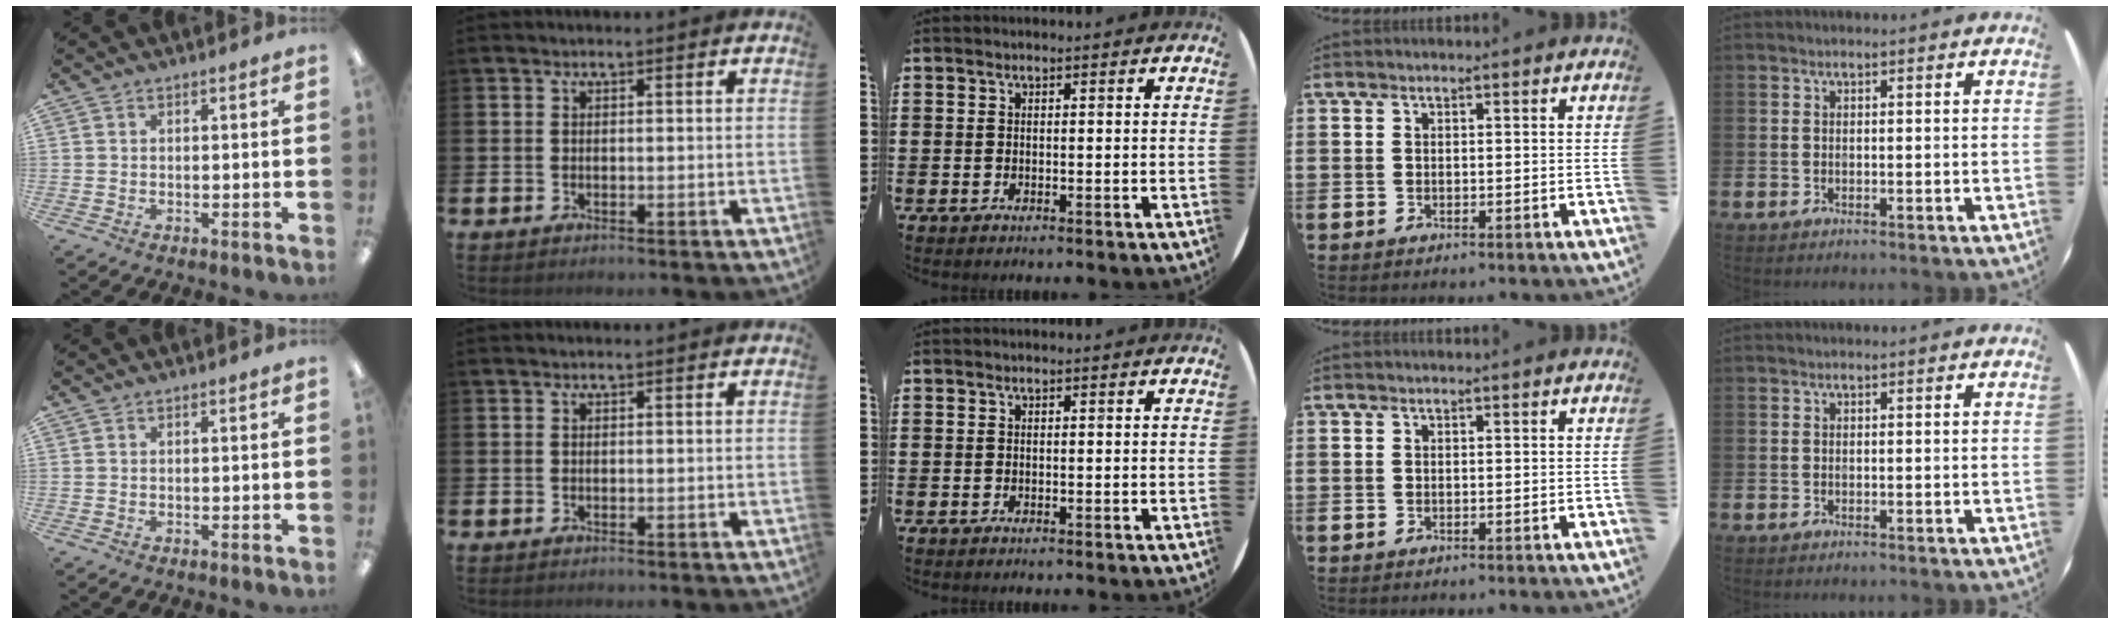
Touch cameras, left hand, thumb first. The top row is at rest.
{}